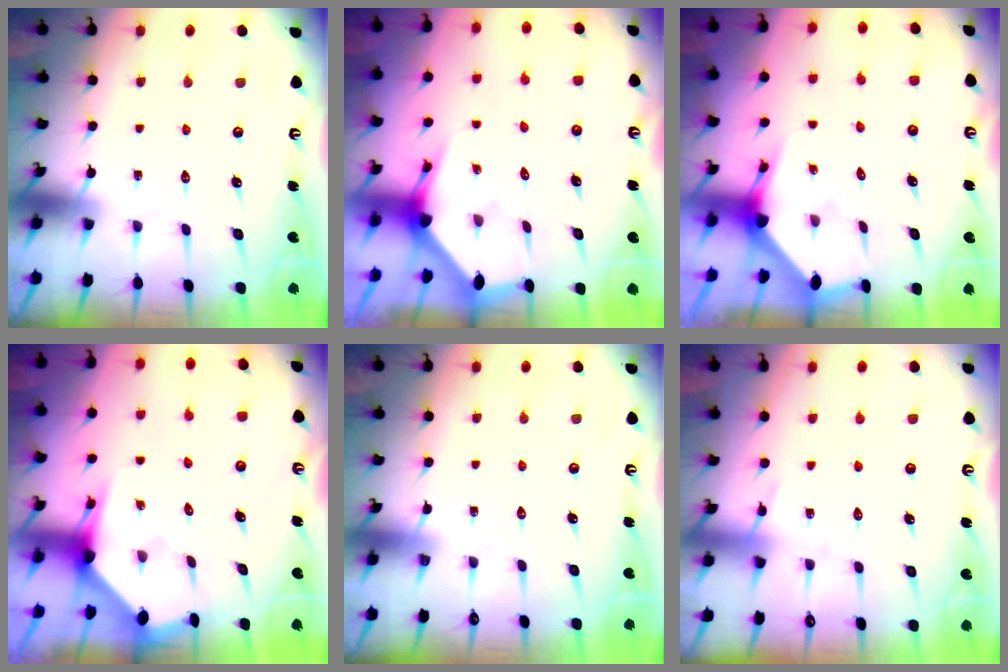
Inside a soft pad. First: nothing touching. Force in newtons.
{"total": 3.2, "press": 3.2, "slide": 0.3}
{"total": 2.8, "press": 2.8, "slide": 0.2}
{"total": 3.3, "press": 3.3, "slide": 0.3}
{"total": 0.0}
{"total": 3.8, "press": 3.8, "slide": 0.5}